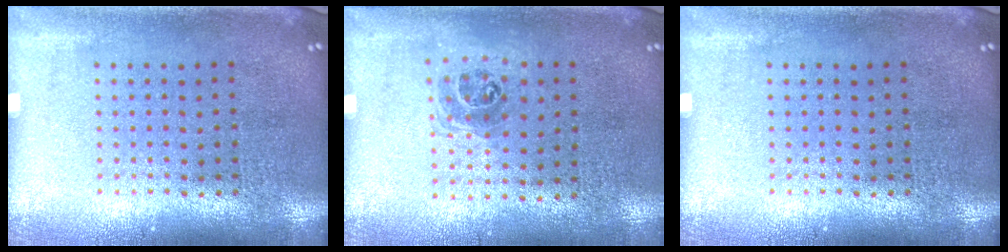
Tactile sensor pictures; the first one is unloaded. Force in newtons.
{"total": 1.0, "press": 0.8, "slide": 0.5}
{"total": 0.0}